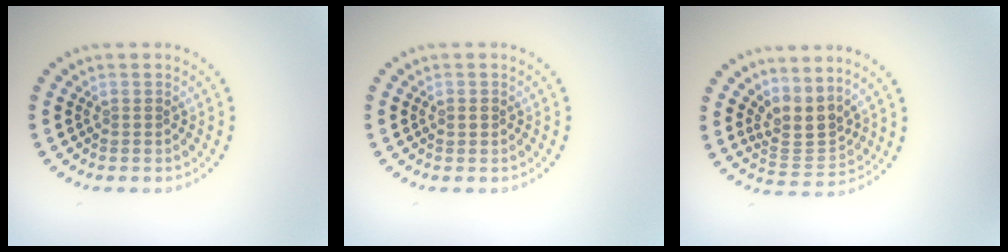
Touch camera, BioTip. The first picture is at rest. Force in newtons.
{"total": 0.9, "press": 0.9, "slide": 0.1}
{"total": 3.3, "press": 2.7, "slide": 1.9}